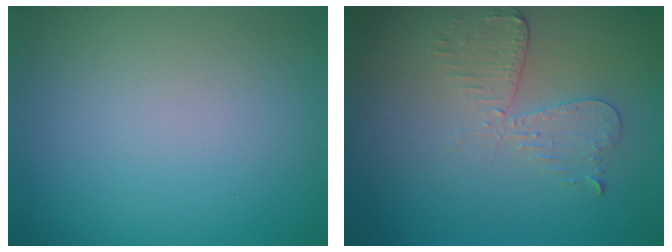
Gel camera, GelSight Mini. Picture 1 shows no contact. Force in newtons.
{"total": 2.9, "press": 2.5, "slide": 1.5}